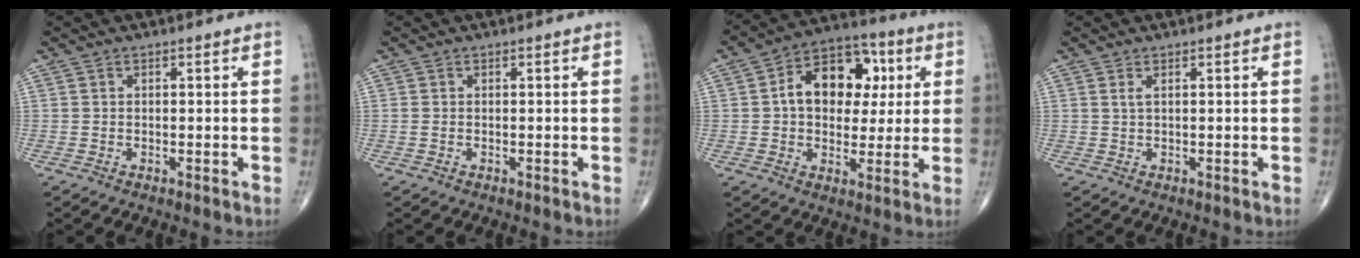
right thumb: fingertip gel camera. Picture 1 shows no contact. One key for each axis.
{"total": 0.5, "fx": 0.0, "fy": 0.3, "fz": 0.4, "tx": -0.015, "ty": 0.003, "tz": 0.003}
{"total": 14.8, "fx": 2.7, "fy": 10.3, "fz": 10.3, "tx": -0.116, "ty": 0.016, "tz": 0.034}
{"total": 0.9, "fx": 0.4, "fy": 0.2, "fz": 0.7, "tx": -0.023, "ty": 0.002, "tz": 0.009}